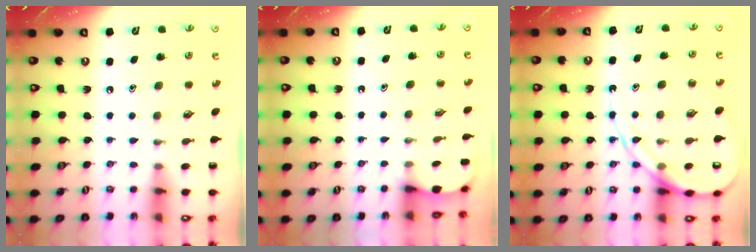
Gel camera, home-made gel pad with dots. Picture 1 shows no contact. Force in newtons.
{"total": 1.8, "press": 1.7, "slide": 0.2}
{"total": 11.9, "press": 11.9, "slide": 1.1}